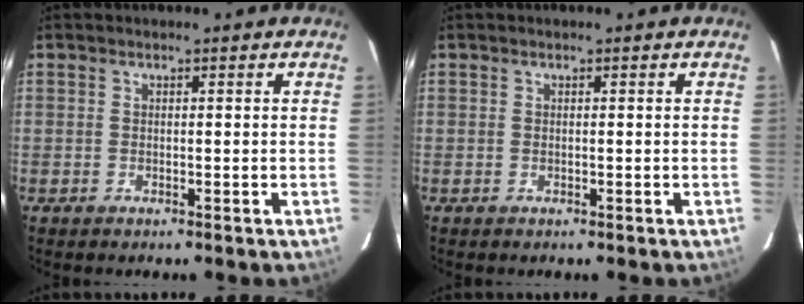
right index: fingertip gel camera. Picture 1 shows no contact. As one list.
[{"total": 0.0}]